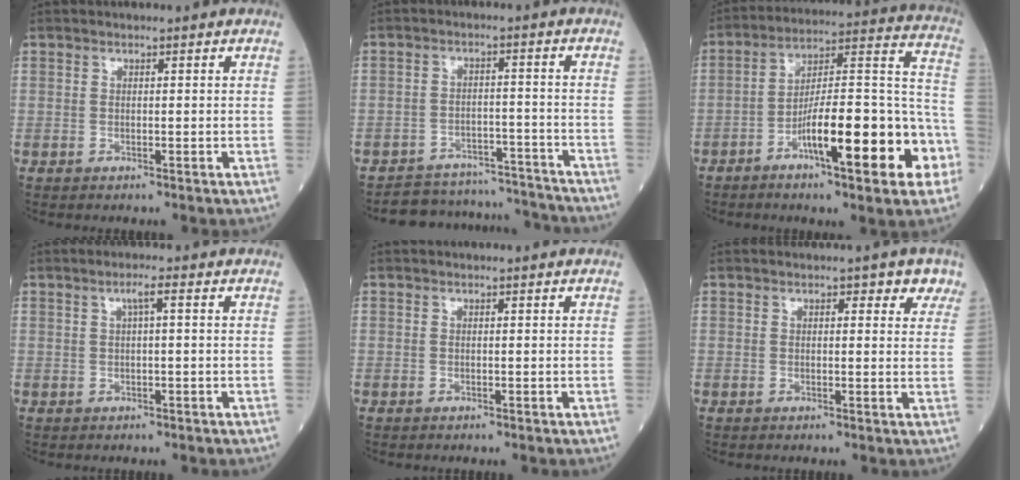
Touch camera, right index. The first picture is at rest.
{"total": 11.1, "force": [-10.7, 2.8, -0.6], "torque": [0.022, 0.039, -0.142]}
{"total": 19.0, "force": [-8.0, 3.0, 17.0], "torque": [-0.228, 0.021, -0.117]}
{"total": 1.8, "force": [0.6, 0.0, 1.8], "torque": [-0.032, 0.005, 0.010]}
{"total": 0.0}
{"total": 2.9, "force": [1.8, 1.4, 1.7], "torque": [-0.004, 0.001, 0.016]}